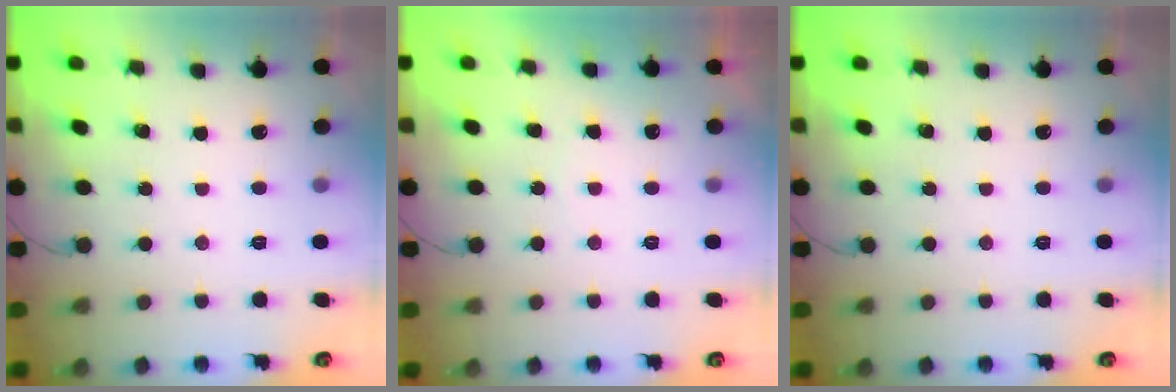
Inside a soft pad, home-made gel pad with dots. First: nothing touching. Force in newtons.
{"total": 3.9, "press": 3.9, "slide": 0.4}
{"total": 0.0}